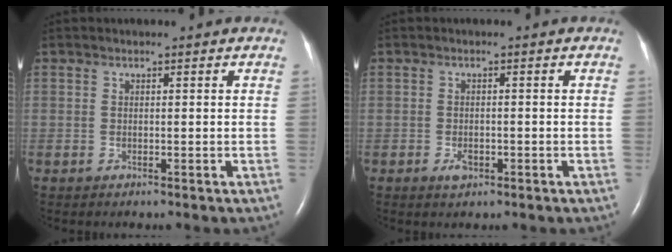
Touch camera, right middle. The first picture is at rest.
{"total": 1.8, "force": [-0.9, 1.0, 1.2], "torque": [-0.025, 0.000, -0.011]}